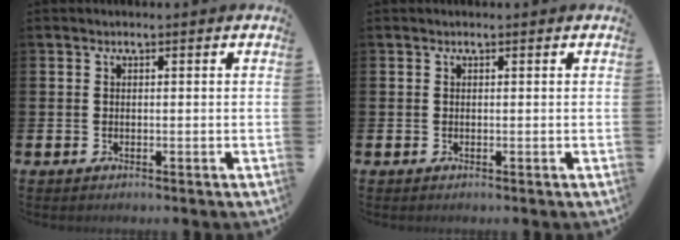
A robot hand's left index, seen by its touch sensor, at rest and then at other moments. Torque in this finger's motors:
{"motor_torque": [0.97, -1.17, 0.25, 0.02]}